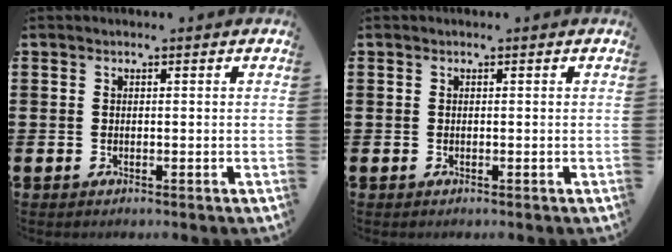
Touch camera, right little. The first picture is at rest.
{"total": 0.0}